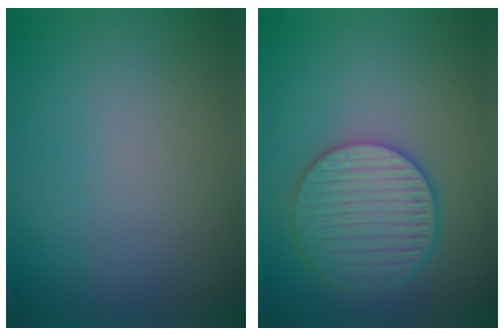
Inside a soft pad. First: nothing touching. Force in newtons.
{"total": 4.9, "press": 4.4, "slide": 2.1}